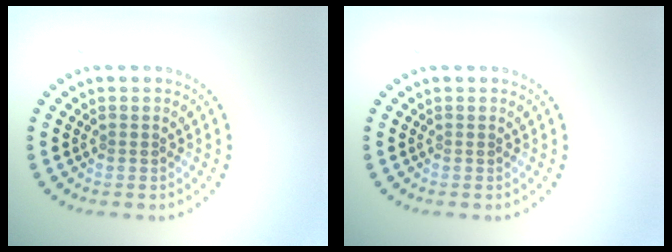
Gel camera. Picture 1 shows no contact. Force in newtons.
{"total": 0.0}